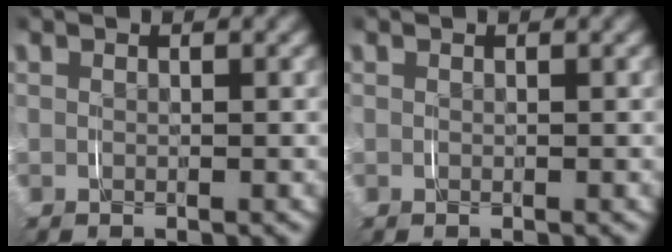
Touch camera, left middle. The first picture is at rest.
{"total": 0.0}